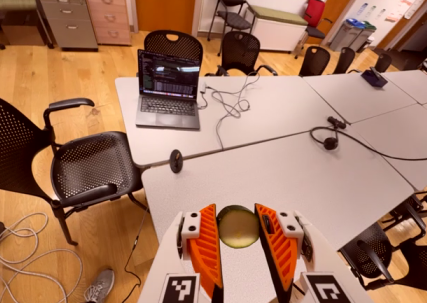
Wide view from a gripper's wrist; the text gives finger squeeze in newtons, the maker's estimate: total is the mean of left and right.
{"total": 9.0, "left": 9.3, "right": 8.7}